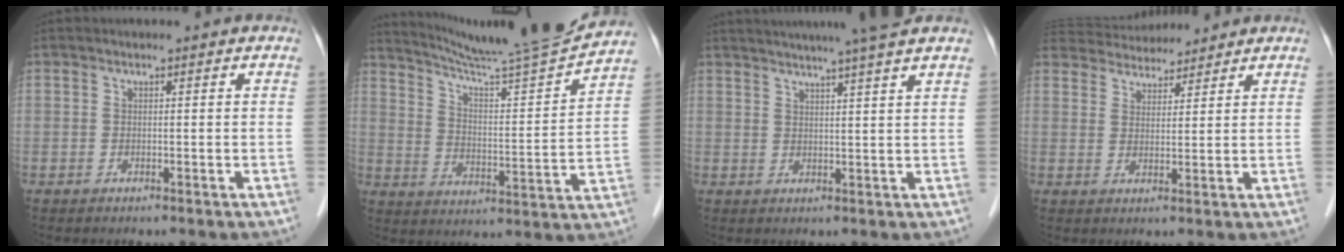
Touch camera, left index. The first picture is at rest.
{"total": 17.1, "force": [16.1, -1.9, 5.4], "torque": [-0.091, -0.036, 0.241]}
{"total": 10.7, "force": [8.8, -1.2, 5.8], "torque": [-0.083, 0.017, 0.106]}
{"total": 9.8, "force": [9.3, 2.5, 2.1], "torque": [-0.029, 0.031, 0.148]}